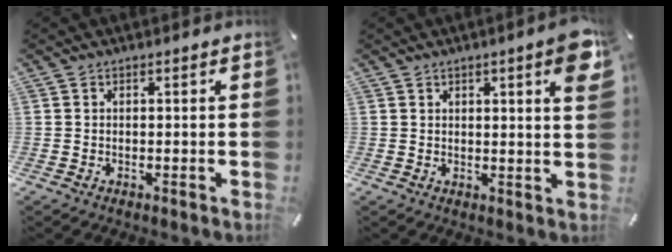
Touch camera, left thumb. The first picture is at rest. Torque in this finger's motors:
{"motor_torque": [0.11, 0.05, 0.21, -0.12, 0.03]}